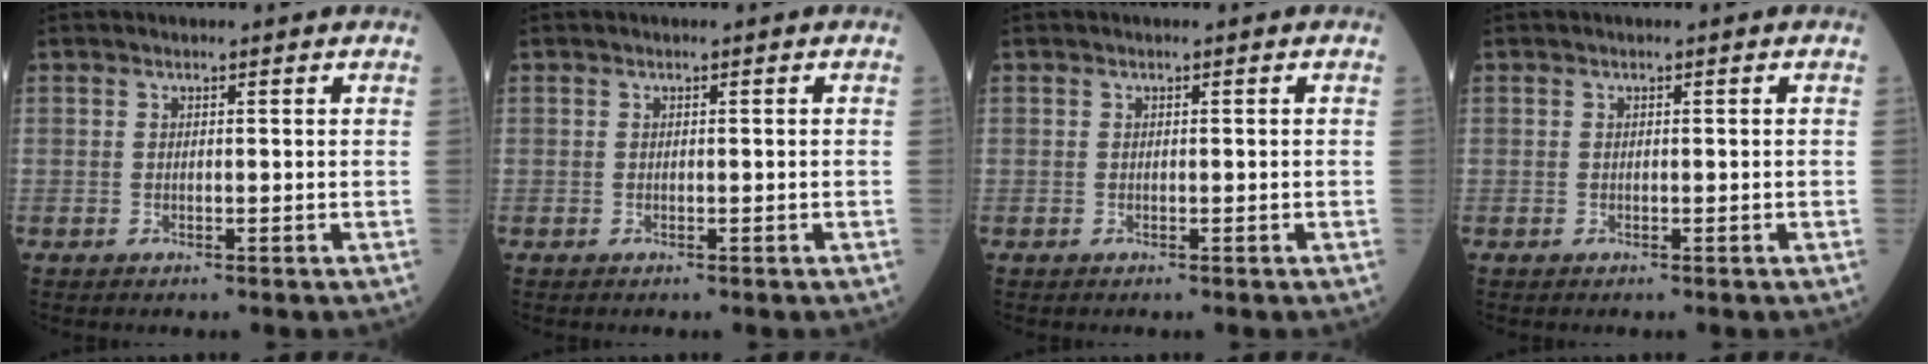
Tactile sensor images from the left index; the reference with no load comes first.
{"total": 0.0}
{"total": 0.0}
{"total": 0.0}